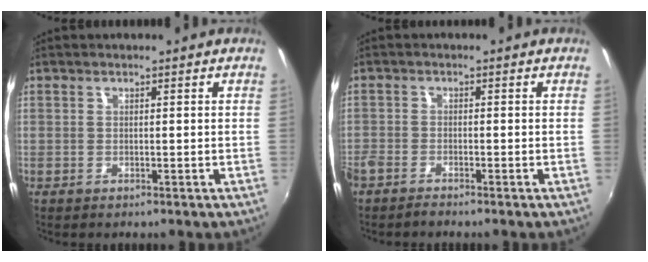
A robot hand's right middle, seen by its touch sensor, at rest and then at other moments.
{"total": 2.9, "force": [-2.7, 0.6, 1.0], "torque": [-0.029, -0.012, -0.056]}